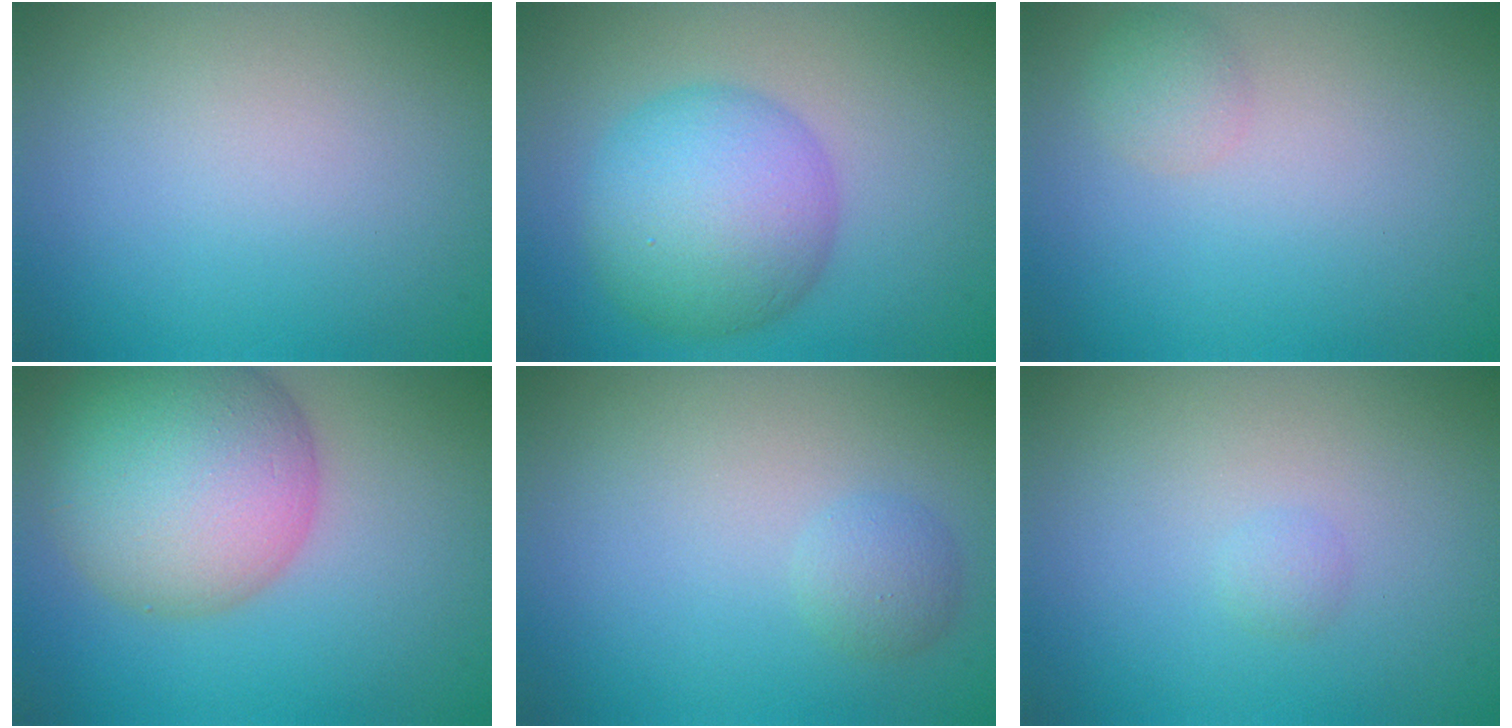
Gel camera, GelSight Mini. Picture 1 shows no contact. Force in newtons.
{"total": 7.5, "press": 7.5, "slide": 0.2}
{"total": 1.5, "press": 1.5, "slide": 0.1}
{"total": 10.7, "press": 10.7, "slide": 0.3}
{"total": 1.4, "press": 1.4, "slide": 0.1}
{"total": 0.7, "press": 0.7, "slide": 0.0}